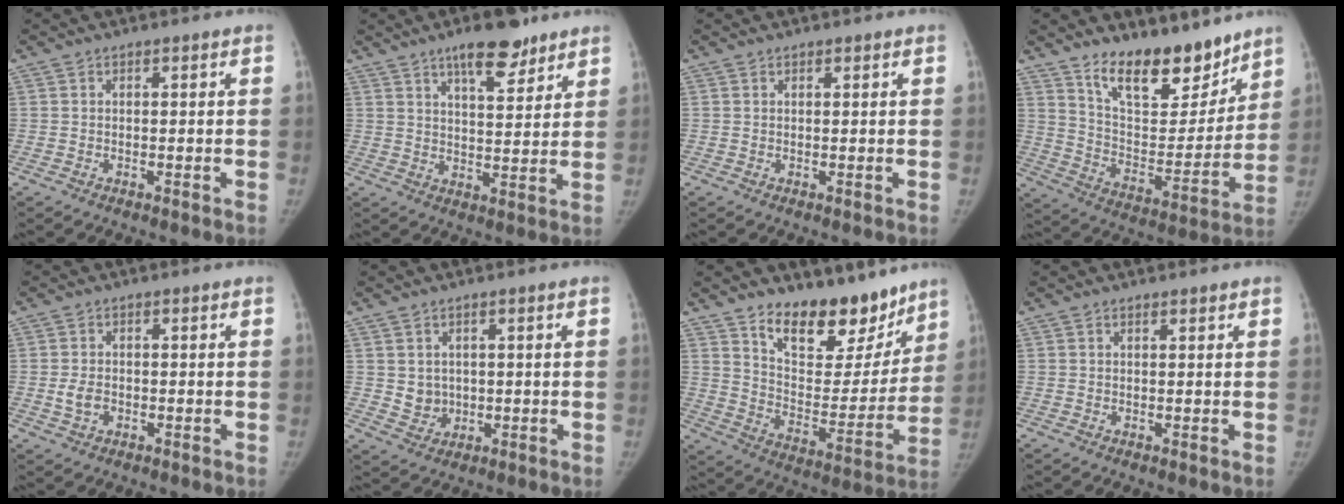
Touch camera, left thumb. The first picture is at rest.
{"total": 10.1, "force": [7.0, 3.4, 6.4], "torque": [-0.073, -0.042, 0.107]}
{"total": 0.5, "force": [0.5, 0.2, 0.1], "torque": [-0.001, -0.004, 0.007]}
{"total": 17.6, "force": [13.3, 7.5, 8.8], "torque": [-0.084, -0.098, 0.224]}
{"total": 2.9, "force": [-0.5, 2.1, 1.9], "torque": [-0.033, 0.002, -0.009]}
{"total": 3.9, "force": [0.6, 3.5, 1.6], "torque": [-0.012, -0.007, 0.021]}
{"total": 18.8, "force": [13.9, 9.1, 8.8], "torque": [-0.066, -0.105, 0.219]}
{"total": 0.5, "force": [0.5, 0.1, 0.1], "torque": [-0.006, -0.004, 0.009]}